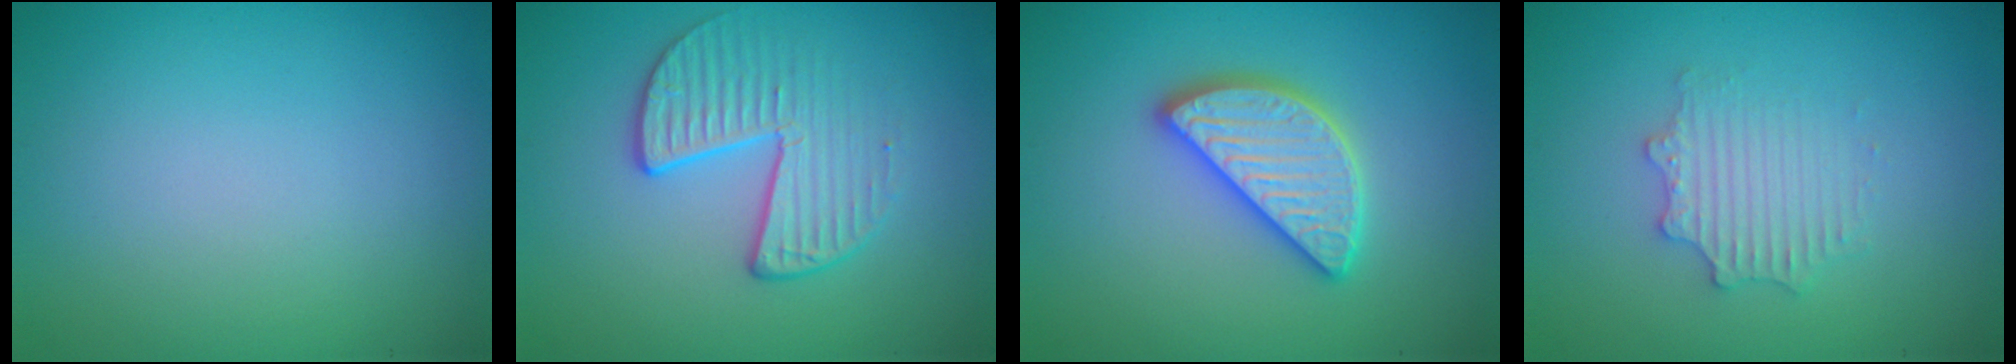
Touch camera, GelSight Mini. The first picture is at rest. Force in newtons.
{"total": 3.5, "press": 2.9, "slide": 2.0}
{"total": 4.7, "press": 4.6, "slide": 0.3}
{"total": 2.6, "press": 2.6, "slide": 0.4}